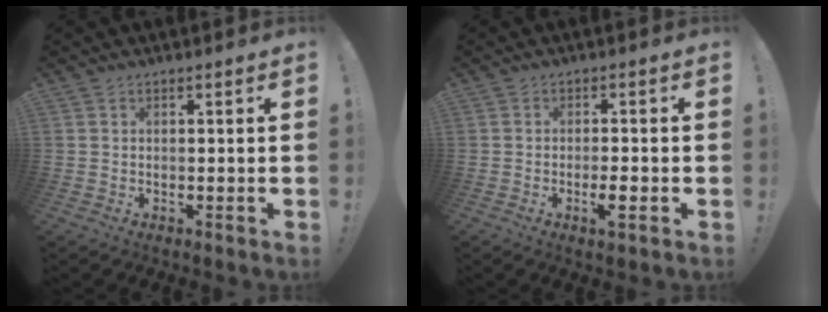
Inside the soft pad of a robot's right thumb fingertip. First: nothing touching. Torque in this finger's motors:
{"motor_torque": [-0.27, -0.08, 0.26, -0.50, 0.00]}